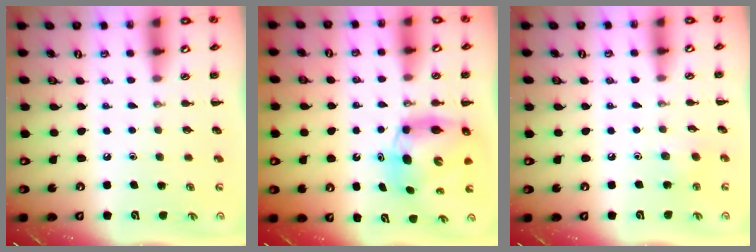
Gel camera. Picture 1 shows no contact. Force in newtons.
{"total": 7.8, "press": 7.3, "slide": 2.6}
{"total": 2.5, "press": 2.4, "slide": 0.8}